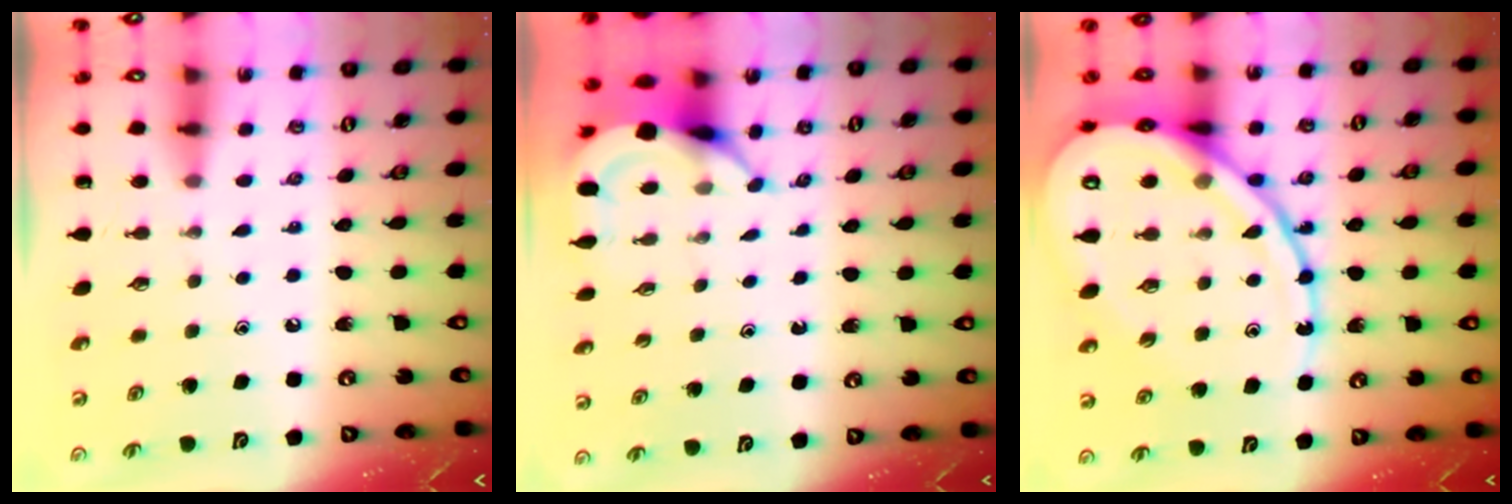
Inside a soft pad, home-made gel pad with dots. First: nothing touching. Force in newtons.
{"total": 4.6, "press": 4.6, "slide": 0.5}
{"total": 20.9, "press": 20.8, "slide": 2.3}